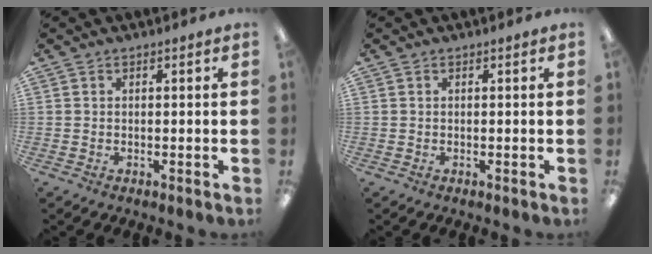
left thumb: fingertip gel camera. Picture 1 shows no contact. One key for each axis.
{"total": 0.0}